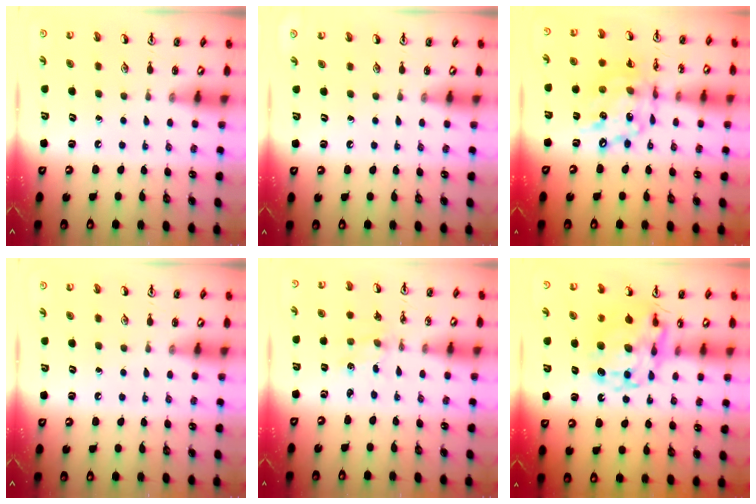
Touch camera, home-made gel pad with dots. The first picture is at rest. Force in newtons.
{"total": 0.0}
{"total": 15.2, "press": 15.2, "slide": 1.1}
{"total": 0.0}
{"total": 1.3, "press": 1.2, "slide": 0.4}
{"total": 12.6, "press": 12.6, "slide": 1.1}